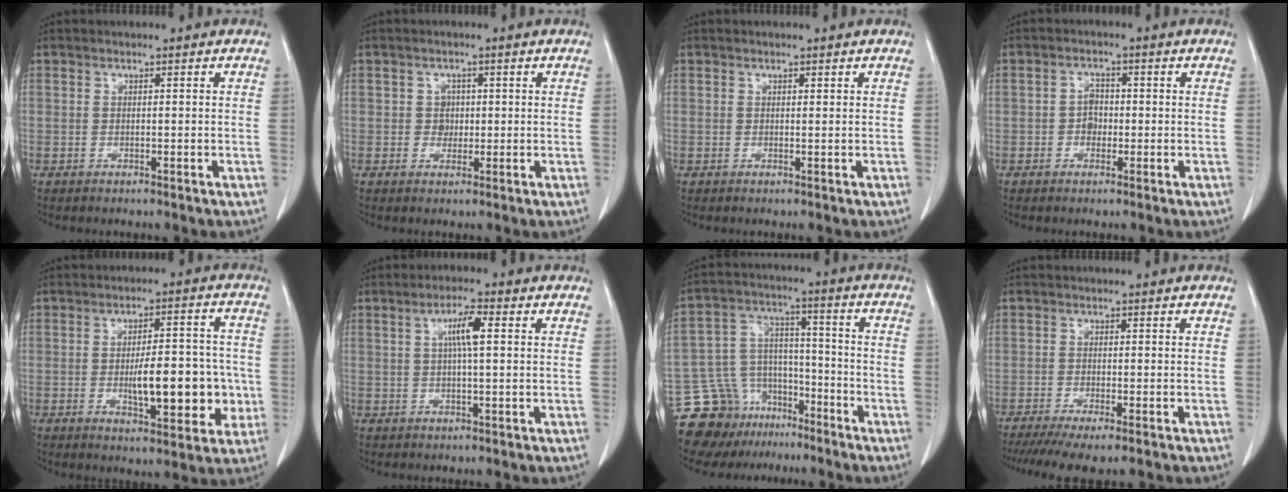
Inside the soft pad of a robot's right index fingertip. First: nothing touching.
{"total": 2.0, "force": [0.1, 1.8, 0.7], "torque": [-0.007, 0.003, 0.001]}
{"total": 0.0}
{"total": 2.4, "force": [-0.6, 1.9, 1.4], "torque": [-0.019, 0.008, -0.011]}
{"total": 11.5, "force": [-1.9, 3.9, 10.7], "torque": [-0.157, 0.015, -0.020]}
{"total": 4.4, "force": [1.0, 0.3, 4.3], "torque": [-0.079, 0.006, 0.016]}
{"total": 14.4, "force": [-10.9, 8.8, 3.3], "torque": [-0.065, 0.063, -0.182]}
{"total": 8.9, "force": [-7.1, 1.0, 5.2], "torque": [-0.071, -0.015, -0.109]}